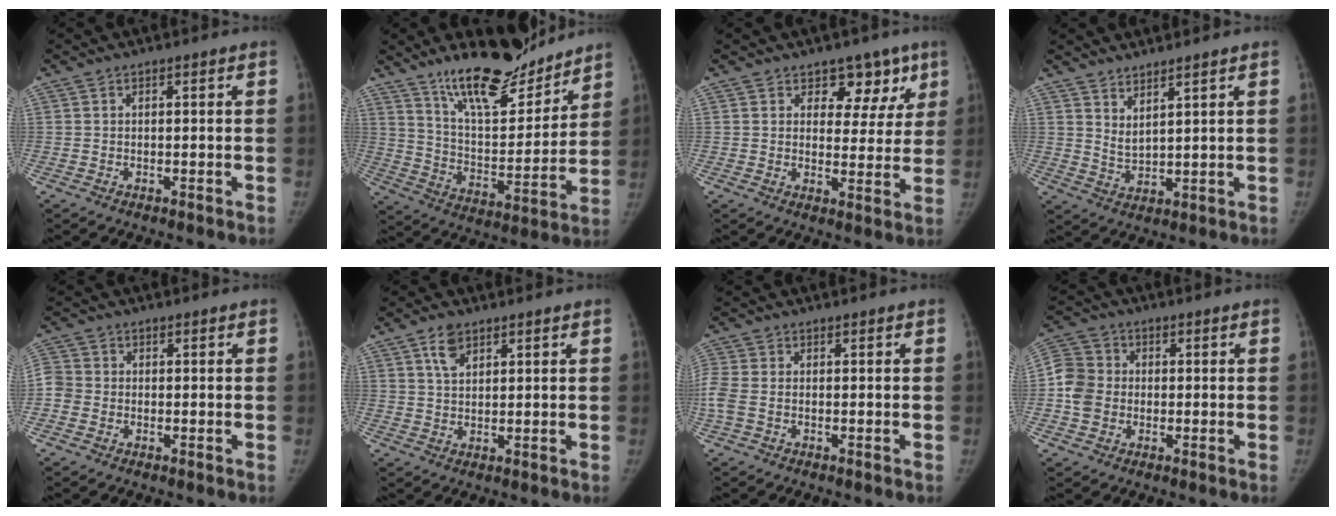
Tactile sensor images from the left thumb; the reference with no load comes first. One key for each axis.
{"total": 18.6, "fx": 14.8, "fy": 6.1, "fz": 9.5, "tx": -0.108, "ty": -0.102, "tz": 0.250}
{"total": 7.7, "fx": 4.8, "fy": 5.1, "fz": 3.1, "tx": 0.011, "ty": -0.021, "tz": 0.064}
{"total": 4.1, "fx": 3.1, "fy": 0.8, "fz": 2.5, "tx": -0.046, "ty": -0.035, "tz": 0.064}
{"total": 4.1, "fx": -0.8, "fy": 3.7, "fz": 1.5, "tx": -0.025, "ty": 0.009, "tz": -0.023}
{"total": 4.2, "fx": 2.4, "fy": 2.5, "fz": 2.4, "tx": -0.030, "ty": -0.009, "tz": 0.046}
{"total": 4.9, "fx": -0.6, "fy": 3.1, "fz": 3.7, "tx": -0.113, "ty": 0.003, "tz": -0.016}
{"total": 7.4, "fx": -0.8, "fy": 6.6, "fz": 3.3, "tx": -0.055, "ty": 0.019, "tz": -0.025}